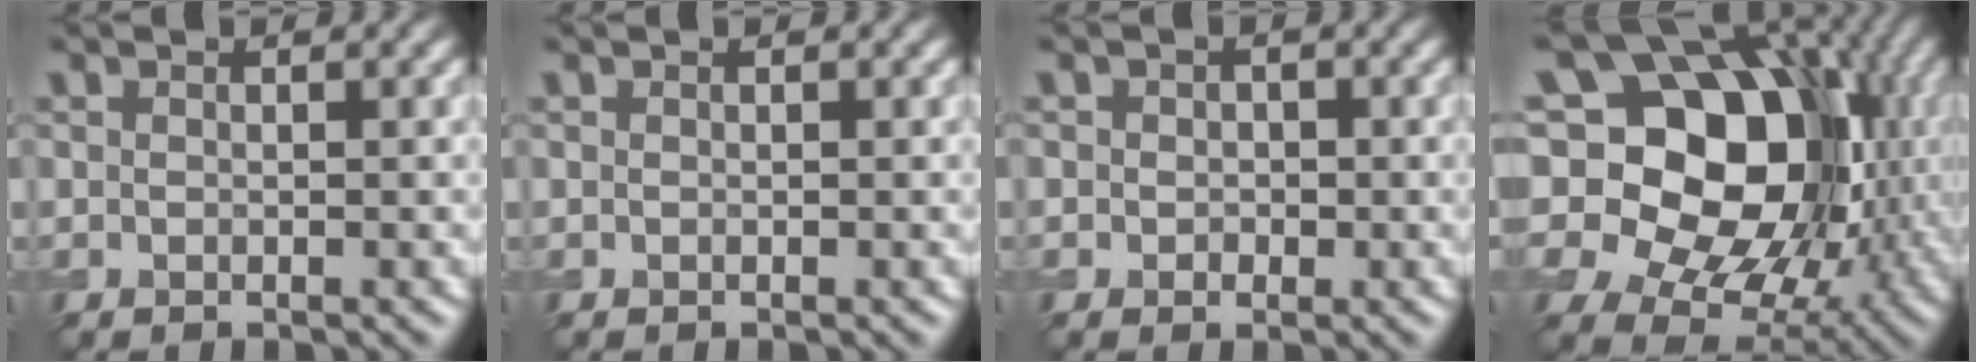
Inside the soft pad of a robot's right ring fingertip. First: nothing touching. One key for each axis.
{"total": 0.0}
{"total": 1.6, "fx": 0.0, "fy": 1.4, "fz": 0.7, "tx": 0.006, "ty": 0.000, "tz": -0.010}
{"total": 20.6, "fx": 3.4, "fy": 15.1, "fz": 13.6, "tx": -0.229, "ty": 0.041, "tz": 0.052}